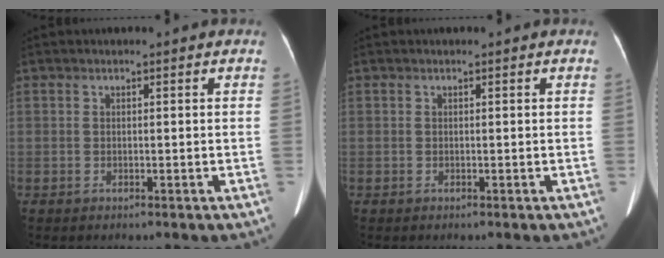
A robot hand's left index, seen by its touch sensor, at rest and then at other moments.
{"total": 0.0}